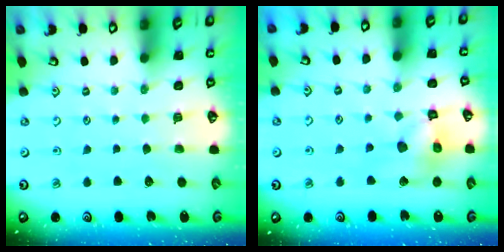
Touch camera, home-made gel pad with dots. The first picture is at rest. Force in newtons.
{"total": 13.5, "press": 13.3, "slide": 1.9}